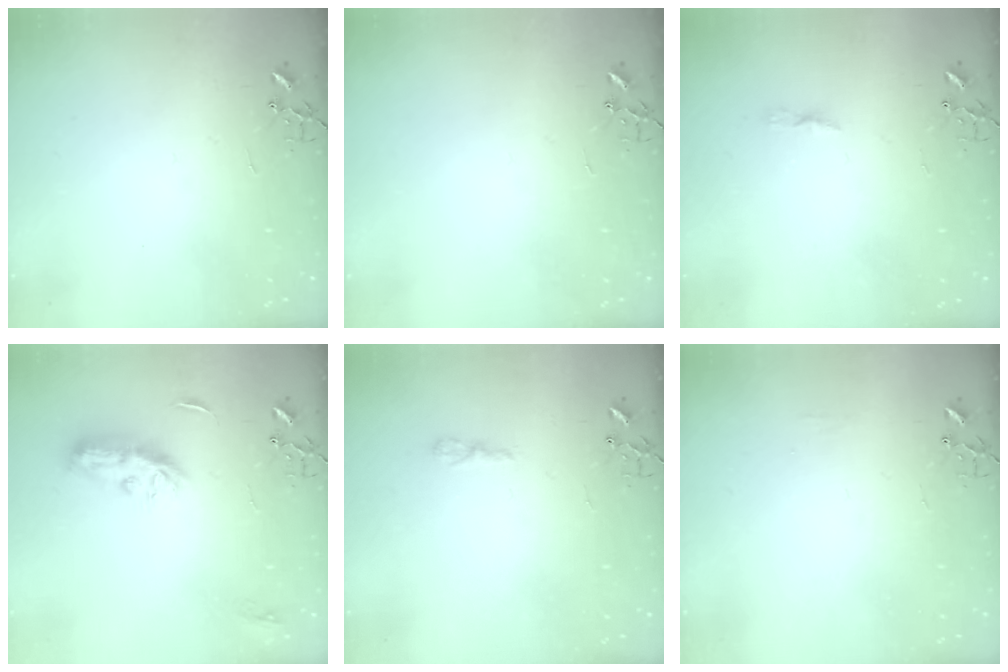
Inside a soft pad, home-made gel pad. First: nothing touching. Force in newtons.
{"total": 0.0}
{"total": 3.9, "press": 3.9, "slide": 0.5}
{"total": 8.7, "press": 8.7, "slide": 0.4}
{"total": 4.4, "press": 4.4, "slide": 0.6}
{"total": 5.1, "press": 5.1, "slide": 0.7}